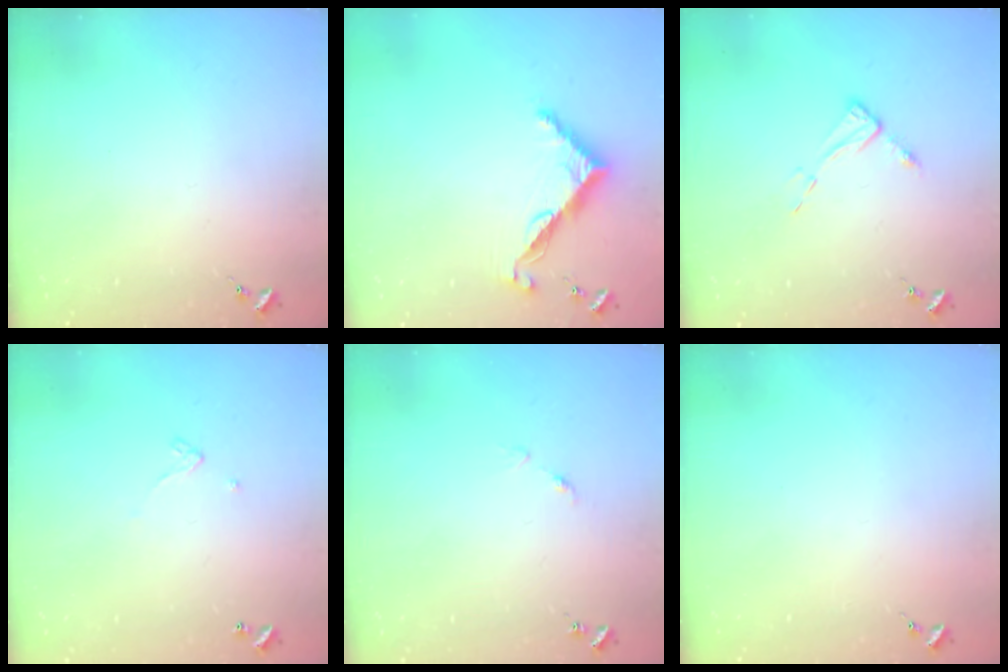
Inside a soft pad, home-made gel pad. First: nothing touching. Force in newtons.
{"total": 8.7, "press": 8.7, "slide": 0.6}
{"total": 6.5, "press": 6.5, "slide": 0.5}
{"total": 3.2, "press": 3.2, "slide": 0.1}
{"total": 4.6, "press": 4.6, "slide": 0.4}
{"total": 0.0}